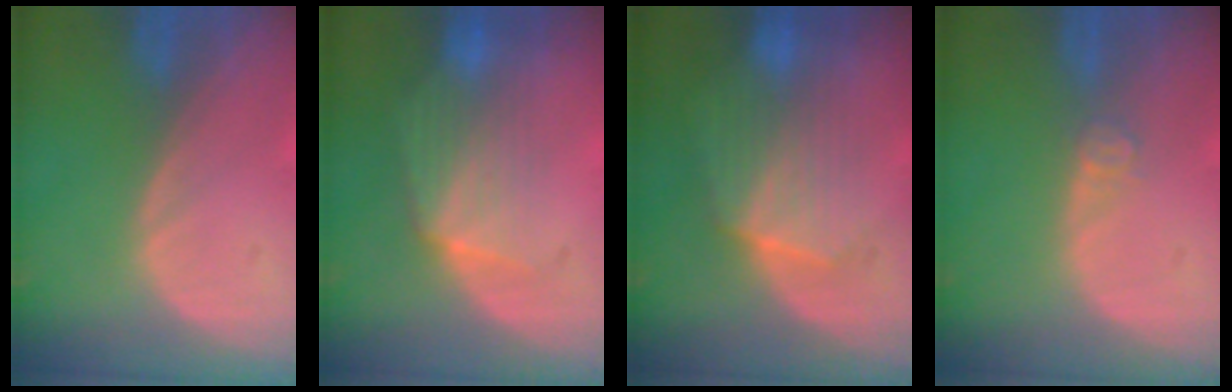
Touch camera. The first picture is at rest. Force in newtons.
{"total": 7.0, "press": 6.6, "slide": 2.3}
{"total": 7.0, "press": 6.9, "slide": 1.2}
{"total": 2.0, "press": 1.6, "slide": 1.1}